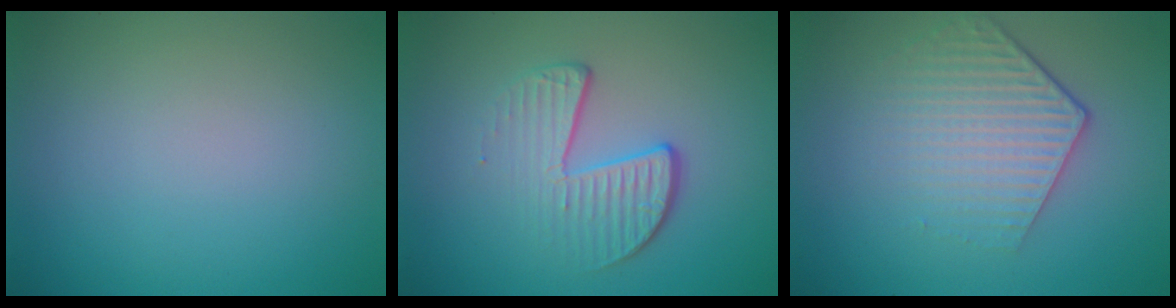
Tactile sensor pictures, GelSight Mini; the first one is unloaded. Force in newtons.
{"total": 3.9, "press": 2.7, "slide": 2.8}
{"total": 4.3, "press": 3.1, "slide": 3.0}